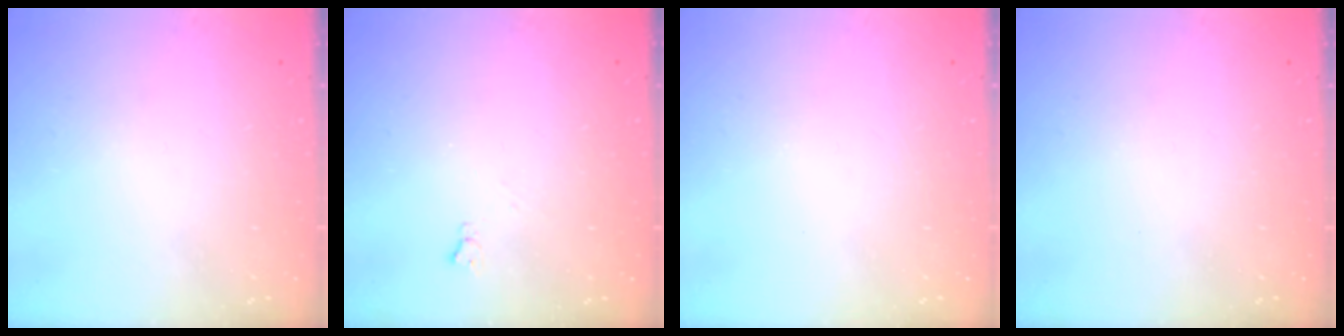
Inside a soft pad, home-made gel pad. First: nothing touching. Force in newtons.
{"total": 4.2, "press": 4.2, "slide": 0.7}
{"total": 0.0}
{"total": 0.0}